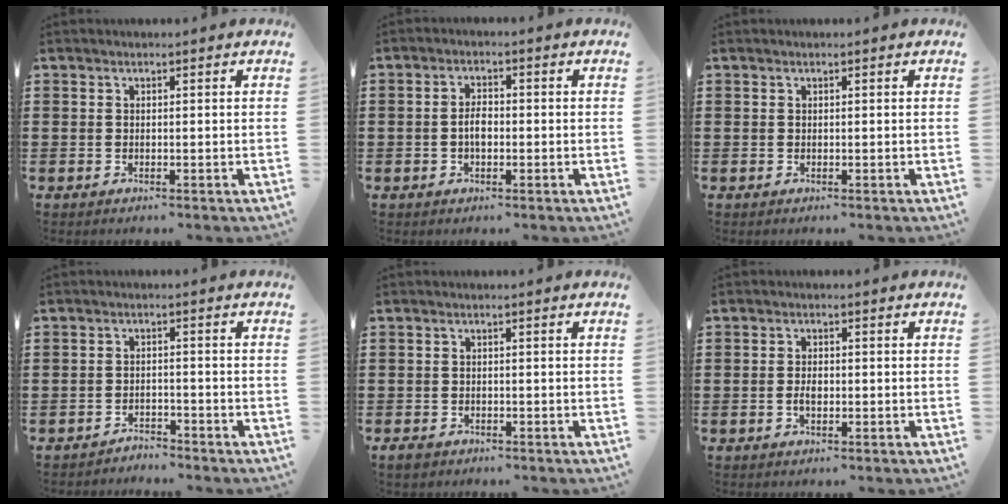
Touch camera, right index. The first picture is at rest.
{"total": 2.7, "force": [-0.5, 1.3, 2.3], "torque": [-0.053, -0.002, -0.011]}
{"total": 0.0}
{"total": 2.4, "force": [-2.3, 0.2, -0.2], "torque": [-0.005, 0.003, -0.052]}
{"total": 1.1, "force": [-0.9, 0.6, 0.3], "torque": [-0.009, 0.001, -0.019]}
{"total": 2.2, "force": [-0.5, 1.1, 1.8], "torque": [-0.034, 0.003, -0.010]}